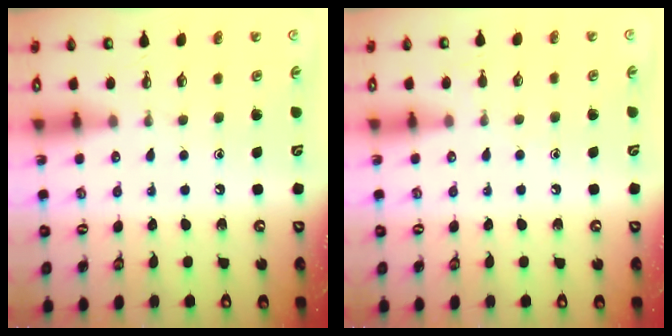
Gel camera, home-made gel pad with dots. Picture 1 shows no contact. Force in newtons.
{"total": 4.6, "press": 4.6, "slide": 0.5}